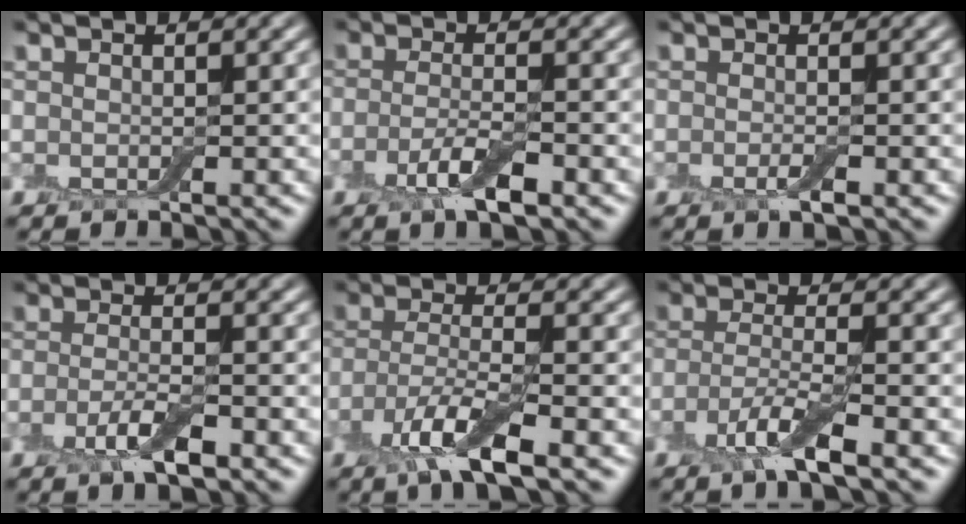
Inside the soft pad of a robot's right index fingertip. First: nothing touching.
{"total": 3.4, "force": [-1.6, 1.0, 2.8], "torque": [-0.059, -0.001, -0.033]}
{"total": 1.2, "force": [-0.5, 0.2, 1.1], "torque": [-0.020, -0.005, -0.011]}
{"total": 3.0, "force": [-1.4, 0.9, 2.5], "torque": [-0.053, -0.002, -0.030]}
{"total": 5.2, "force": [-2.6, 1.3, 4.4], "torque": [-0.090, -0.006, -0.055]}
{"total": 3.8, "force": [-1.9, 0.7, 3.2], "torque": [-0.068, -0.006, -0.044]}